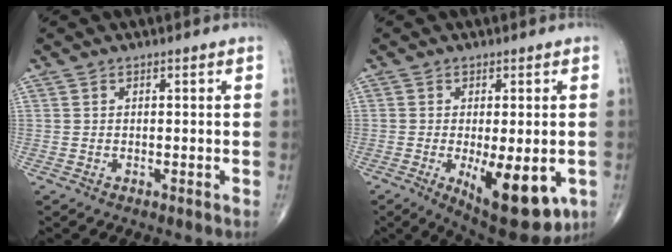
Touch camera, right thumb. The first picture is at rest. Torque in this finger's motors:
{"motor_torque": [1.30, 2.26, 0.10, -0.19, 0.36]}